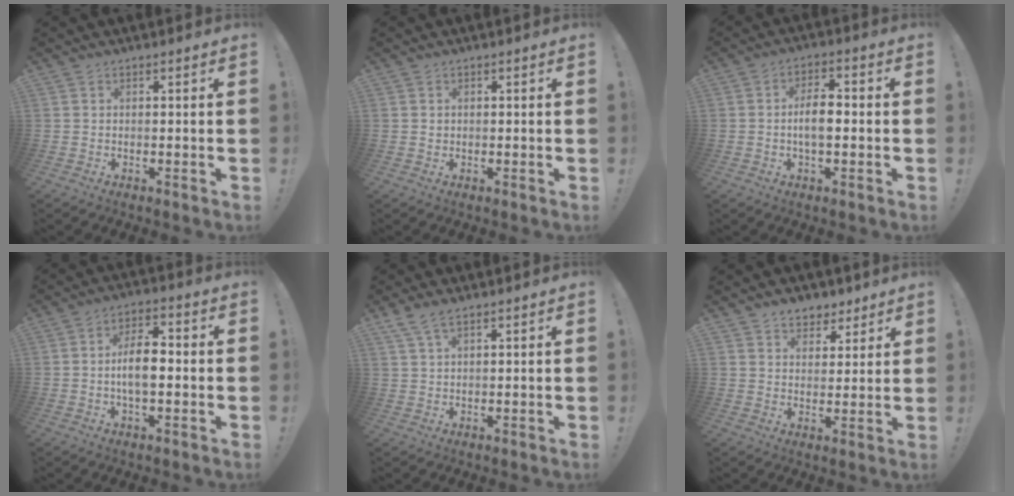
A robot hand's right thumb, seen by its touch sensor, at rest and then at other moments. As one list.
[{"total": 0.8, "force": [0.2, 0.8, 0.1], "torque": [-0.004, 0.003, 0.005]}, {"total": 7.3, "force": [-0.9, 3.5, 6.3], "torque": [-0.109, 0.006, -0.022]}, {"total": 9.0, "force": [-1.1, 4.3, 7.8], "torque": [-0.131, 0.010, -0.024]}, {"total": 4.3, "force": [2.9, 1.1, 2.9], "torque": [-0.063, -0.007, 0.056]}, {"total": 6.2, "force": [4.6, 4.0, 0.9], "torque": [-0.005, -0.034, 0.088]}]